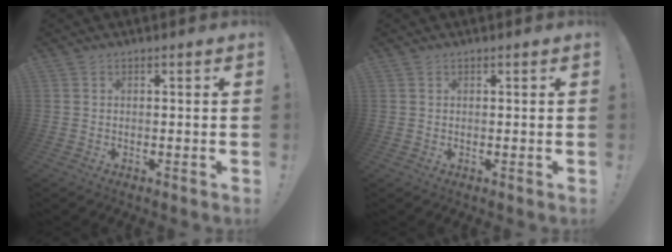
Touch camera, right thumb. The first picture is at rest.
{"total": 0.8, "force": [0.4, 0.6, -0.1], "torque": [0.010, -0.002, 0.006]}